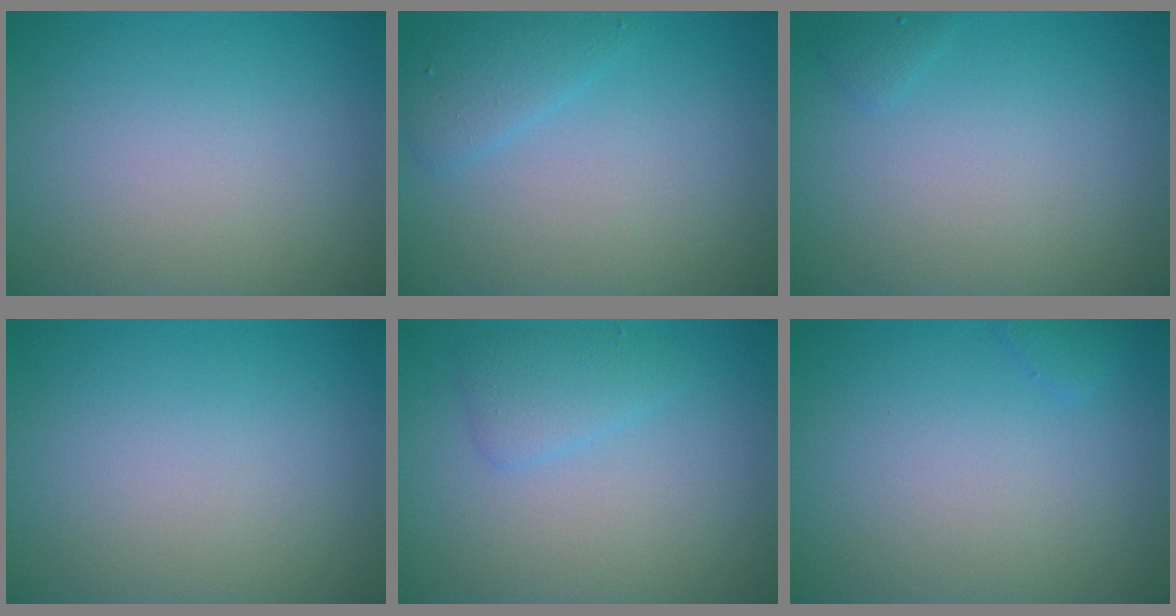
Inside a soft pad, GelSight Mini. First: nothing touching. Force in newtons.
{"total": 2.0, "press": 2.0, "slide": 0.1}
{"total": 0.6, "press": 0.6, "slide": 0.1}
{"total": 0.0}
{"total": 1.9, "press": 1.9, "slide": 0.0}
{"total": 0.7, "press": 0.7, "slide": 0.0}